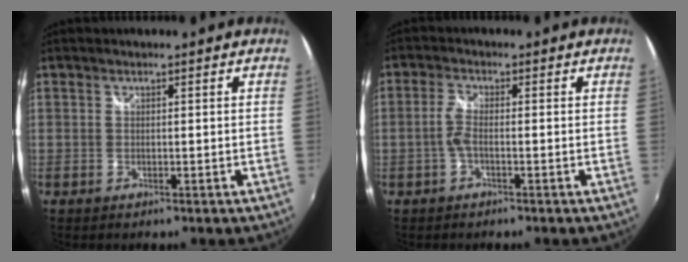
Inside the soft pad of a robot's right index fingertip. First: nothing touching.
{"total": 2.6, "force": [-0.9, 0.4, 2.4], "torque": [-0.056, 0.003, -0.021]}